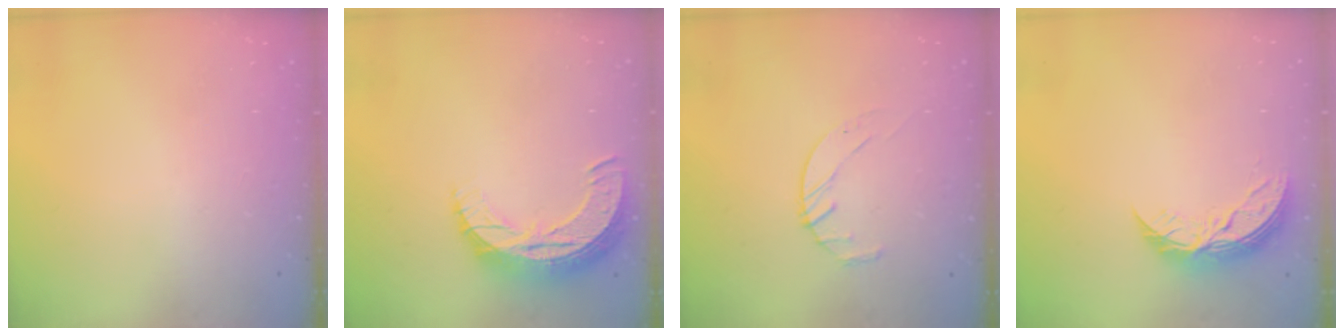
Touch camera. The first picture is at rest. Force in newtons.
{"total": 10.9, "press": 10.9, "slide": 0.7}
{"total": 4.8, "press": 4.7, "slide": 0.6}
{"total": 9.3, "press": 9.3, "slide": 0.5}